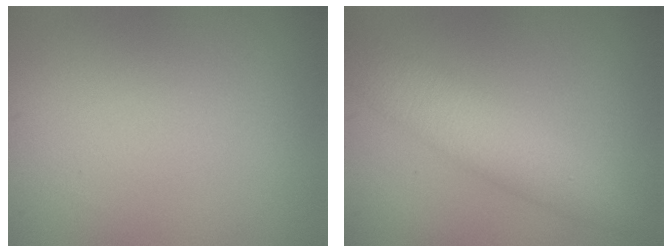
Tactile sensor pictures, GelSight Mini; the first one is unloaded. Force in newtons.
{"total": 4.5, "press": 4.5, "slide": 0.1}